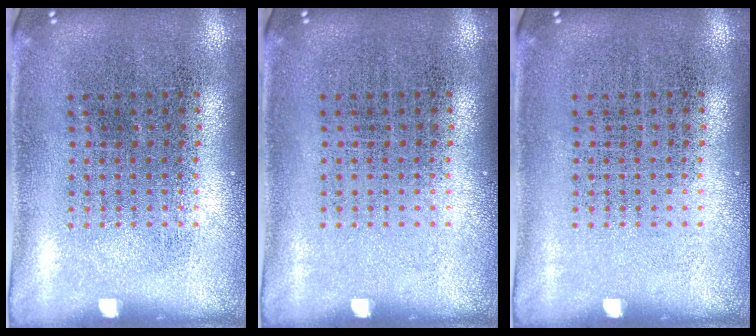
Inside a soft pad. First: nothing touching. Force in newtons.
{"total": 0.0}
{"total": 0.0}